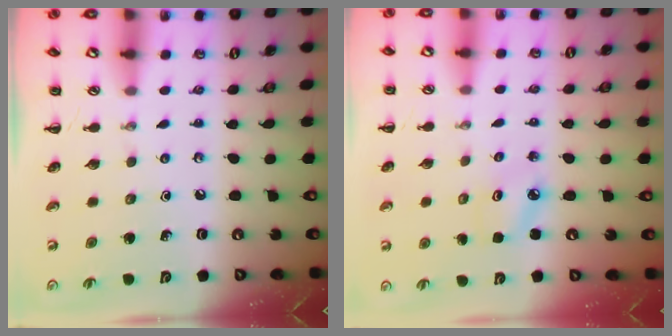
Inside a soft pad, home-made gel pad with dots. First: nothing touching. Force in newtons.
{"total": 2.6, "press": 2.5, "slide": 0.6}